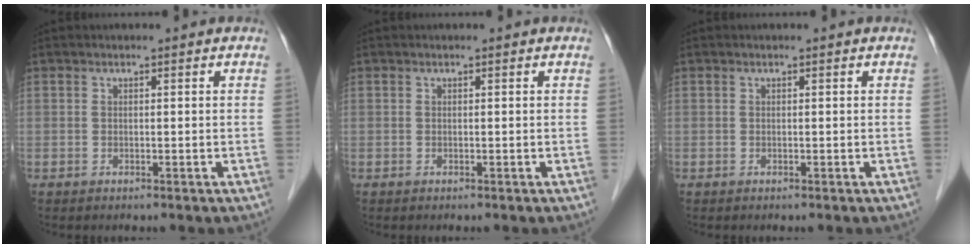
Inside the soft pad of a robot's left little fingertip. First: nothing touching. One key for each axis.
{"total": 0.0}
{"total": 0.0}